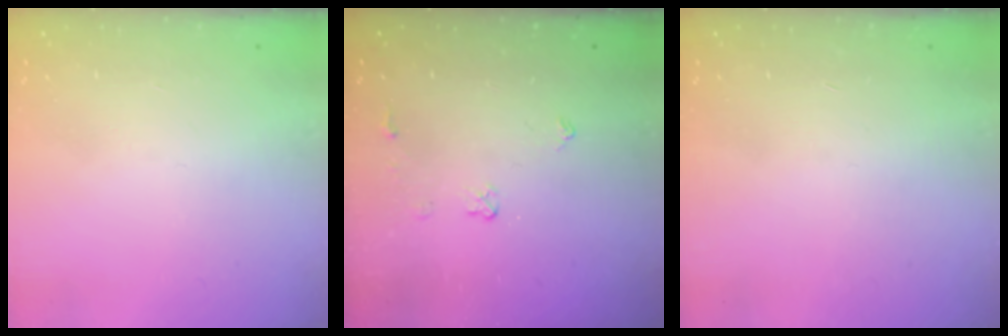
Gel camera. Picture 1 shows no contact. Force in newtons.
{"total": 3.6, "press": 3.5, "slide": 0.6}
{"total": 0.0}